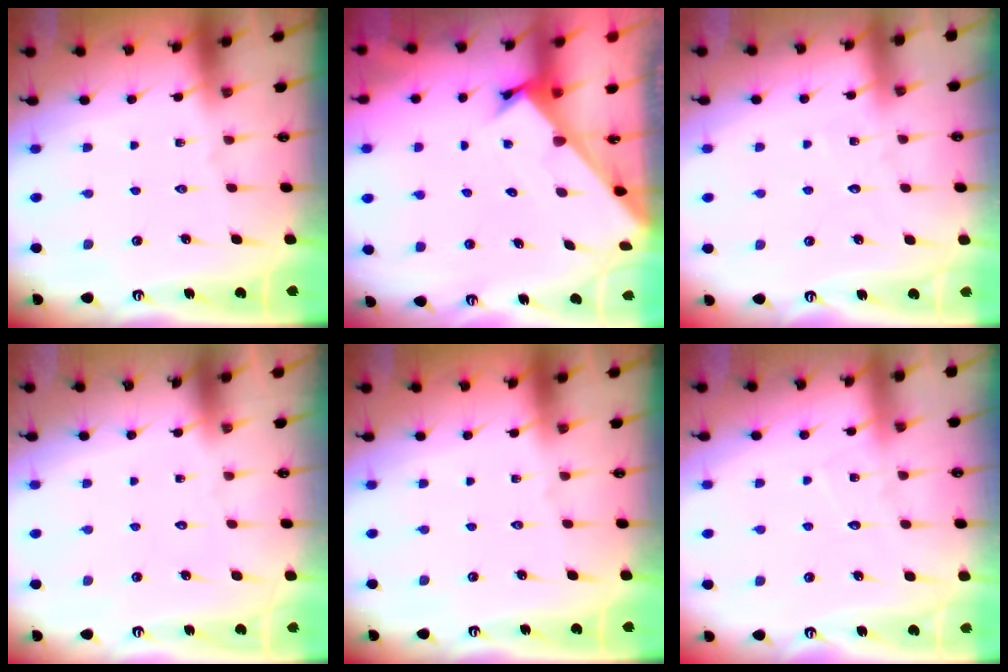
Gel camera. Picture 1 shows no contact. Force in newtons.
{"total": 2.5, "press": 2.5, "slide": 0.2}
{"total": 3.1, "press": 3.0, "slide": 0.3}
{"total": 1.7, "press": 1.7, "slide": 0.1}
{"total": 0.0}
{"total": 4.1, "press": 4.1, "slide": 0.4}